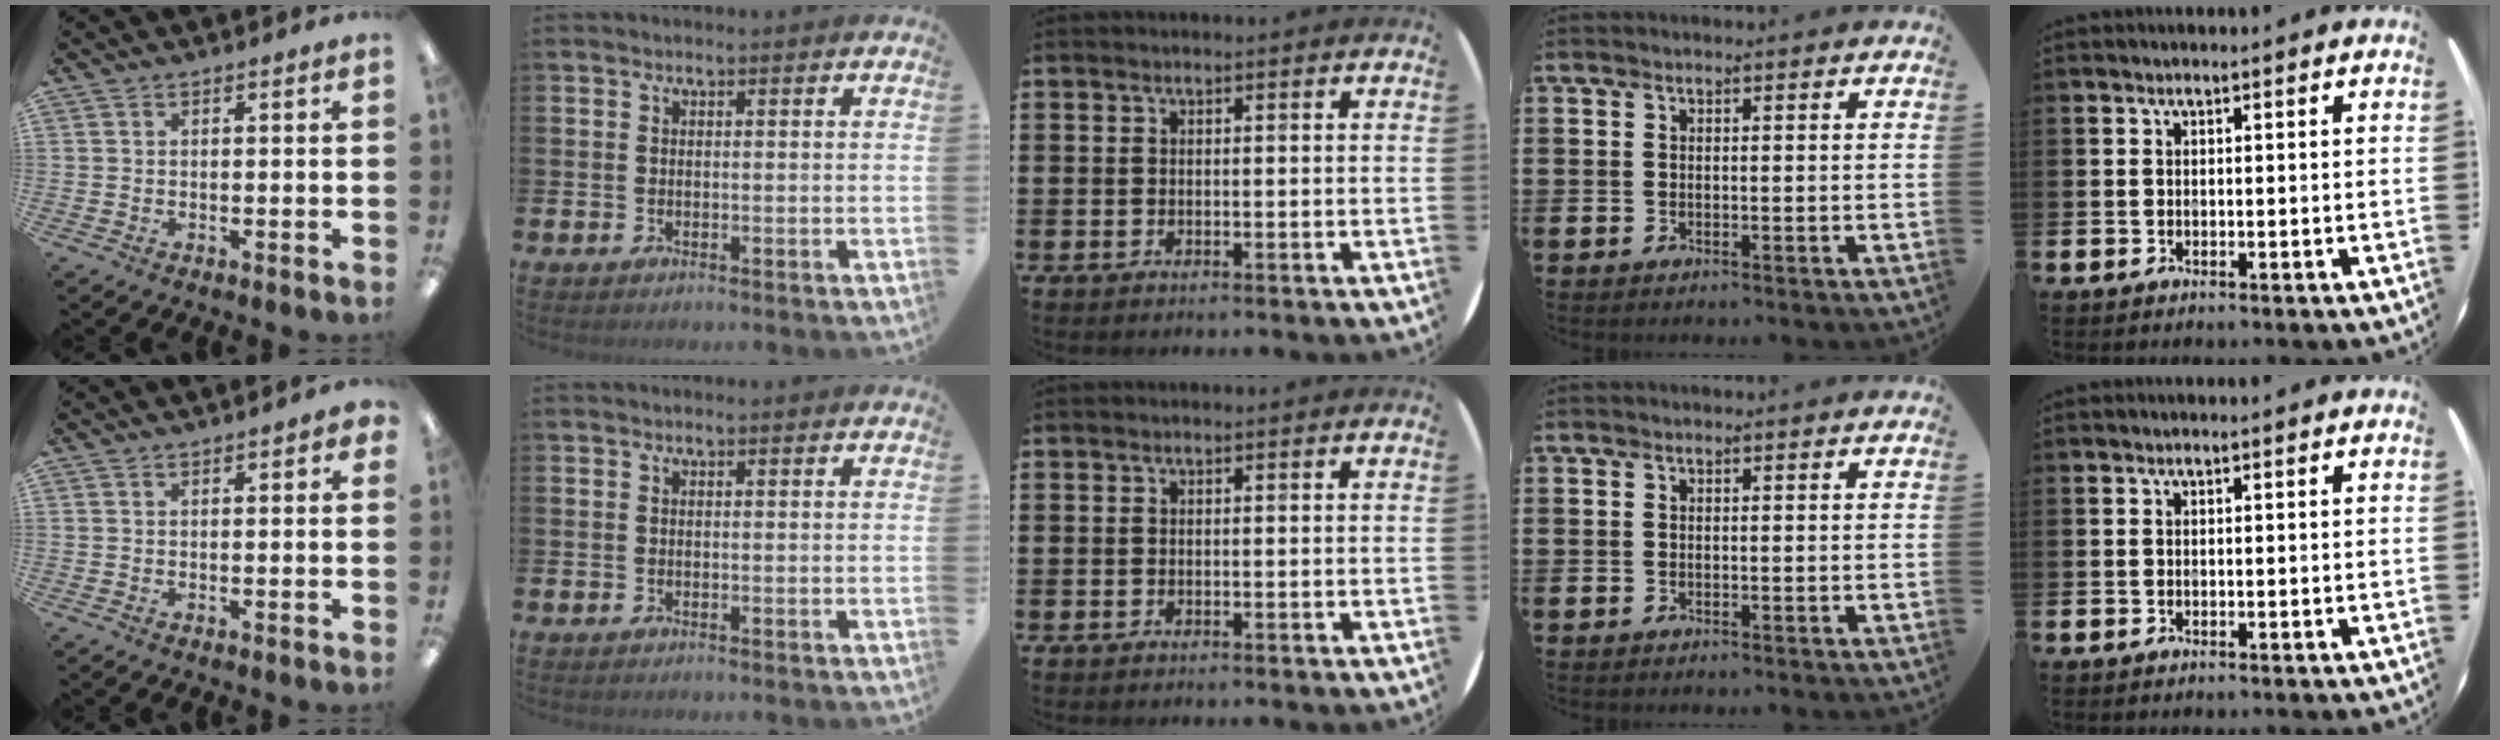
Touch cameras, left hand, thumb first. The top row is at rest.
{"thumb": {"total": 0.9, "force": [0.5, 0.2, 0.8], "torque": [-0.007, -0.002, 0.006]}}